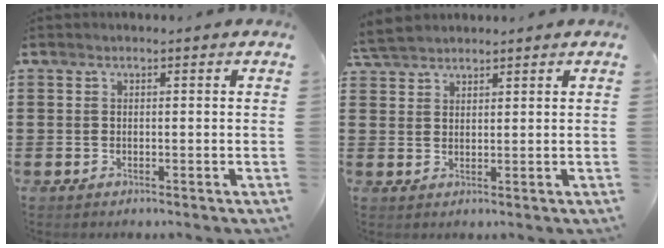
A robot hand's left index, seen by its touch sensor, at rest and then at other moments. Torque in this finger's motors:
{"motor_torque": [0.28, -0.40, 0.66, 0.20]}